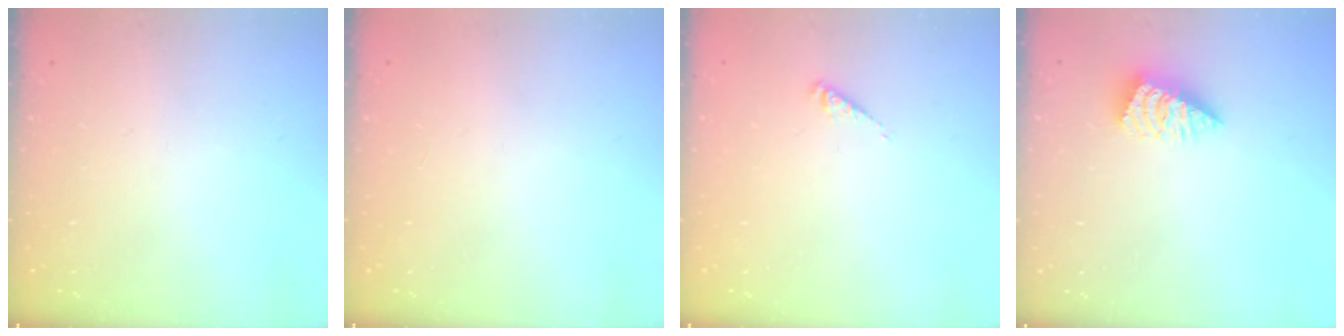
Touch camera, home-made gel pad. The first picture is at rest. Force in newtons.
{"total": 0.0}
{"total": 2.0, "press": 2.0, "slide": 0.5}
{"total": 2.6, "press": 2.5, "slide": 0.3}